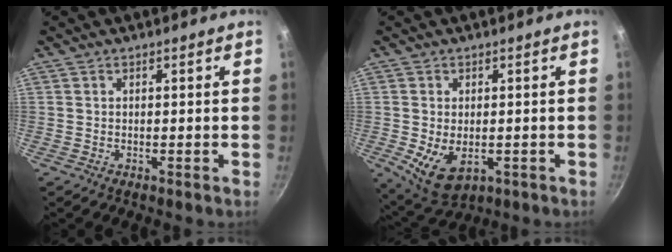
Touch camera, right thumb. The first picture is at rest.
{"total": 8.2, "force": [-1.5, 5.0, 6.3], "torque": [-0.107, -0.020, -0.011]}